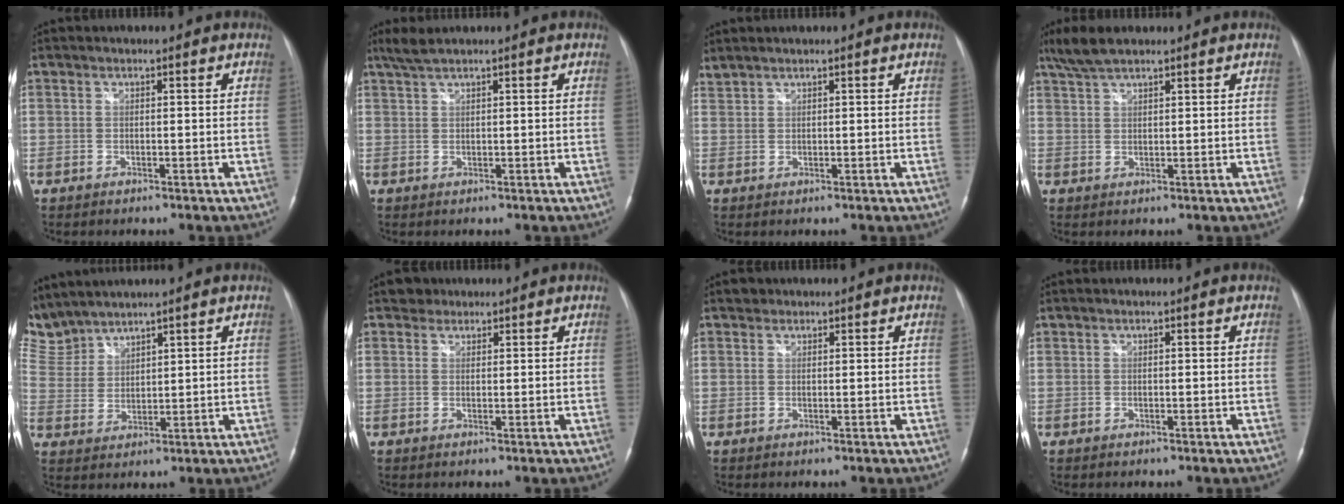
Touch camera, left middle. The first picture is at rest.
{"total": 2.4, "force": [2.0, 0.0, 1.5], "torque": [-0.039, 0.014, 0.044]}
{"total": 1.6, "force": [1.6, -0.1, 0.4], "torque": [-0.019, 0.020, 0.039]}
{"total": 4.7, "force": [3.8, 1.0, 2.5], "torque": [-0.061, 0.016, 0.077]}
{"total": 8.3, "force": [8.0, 2.1, 0.5], "torque": [-0.032, 0.014, 0.182]}
{"total": 1.9, "force": [1.4, 1.3, -0.2], "torque": [0.006, 0.008, 0.018]}
{"total": 1.1, "force": [0.8, 0.8, 0.0], "torque": [0.005, 0.006, 0.009]}
{"total": 0.0}